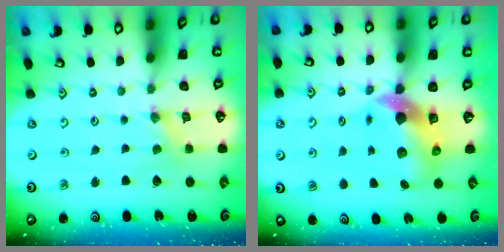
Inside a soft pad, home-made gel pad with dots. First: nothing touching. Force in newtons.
{"total": 9.1, "press": 9.0, "slide": 1.3}